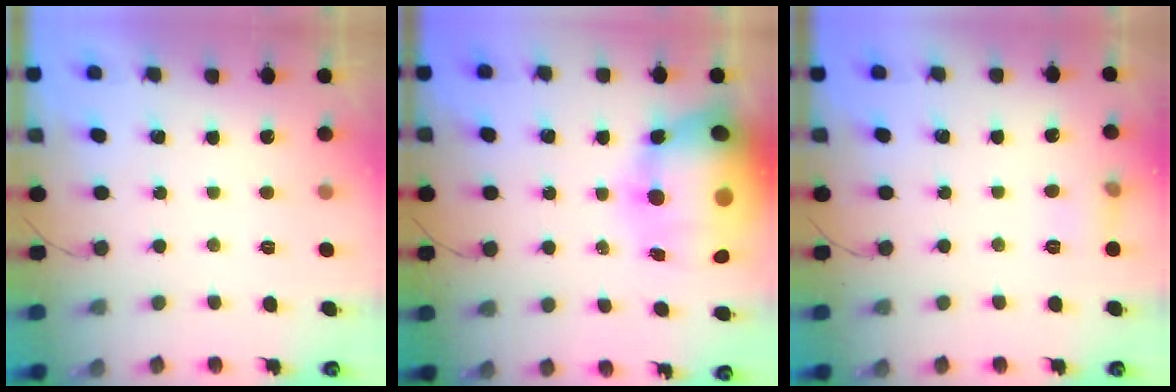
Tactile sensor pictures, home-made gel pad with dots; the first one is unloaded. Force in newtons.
{"total": 24.9, "press": 24.2, "slide": 5.9}
{"total": 6.5, "press": 6.3, "slide": 1.9}